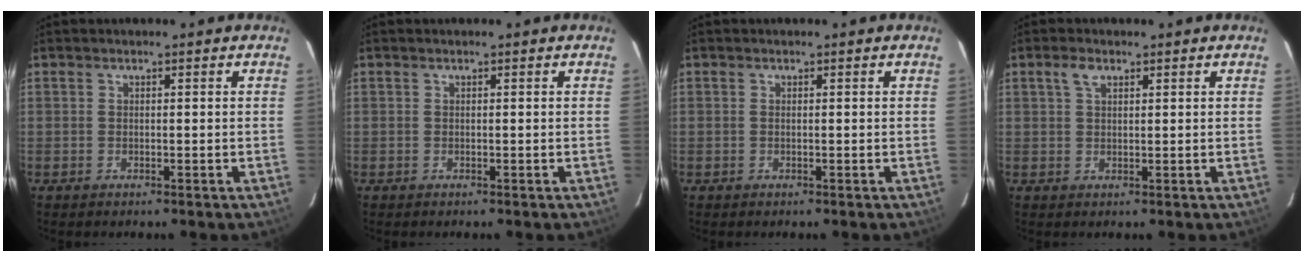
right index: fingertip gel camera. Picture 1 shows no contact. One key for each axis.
{"total": 0.0}
{"total": 0.0}
{"total": 2.3, "fx": 1.2, "fy": 1.3, "fz": 1.4, "tx": -0.027, "ty": 0.007, "tz": 0.023}